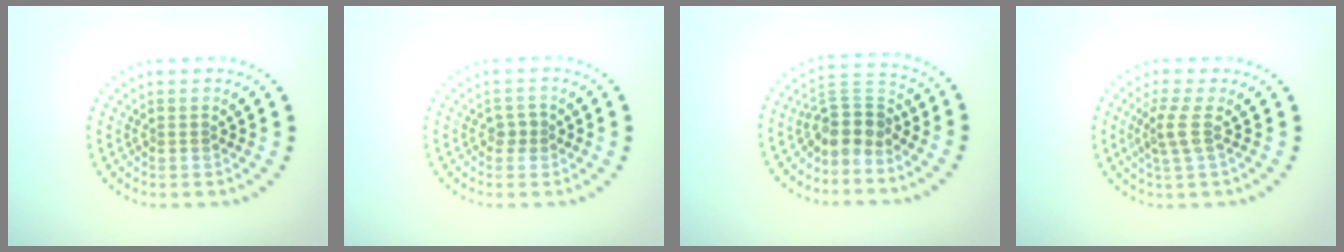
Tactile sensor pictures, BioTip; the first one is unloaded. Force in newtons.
{"total": 1.1, "press": 1.0, "slide": 0.3}
{"total": 3.9, "press": 3.1, "slide": 2.3}
{"total": 2.4, "press": 1.8, "slide": 1.6}